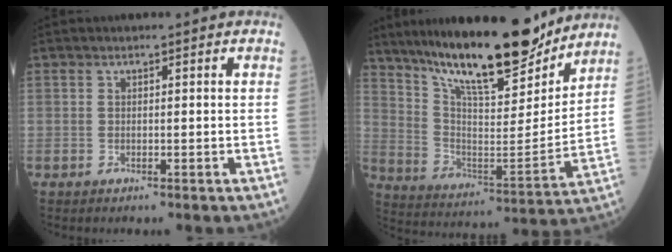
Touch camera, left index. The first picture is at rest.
{"total": 20.3, "force": [17.0, 3.4, 10.6], "torque": [-0.182, -0.018, 0.286]}